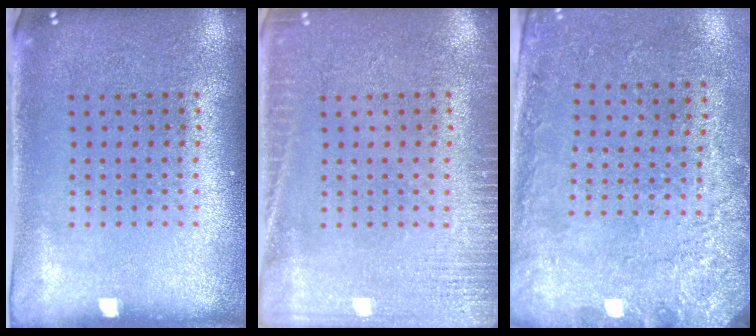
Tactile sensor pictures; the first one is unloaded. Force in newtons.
{"total": 2.9, "press": 2.9, "slide": 0.4}
{"total": 2.7, "press": 2.0, "slide": 1.8}